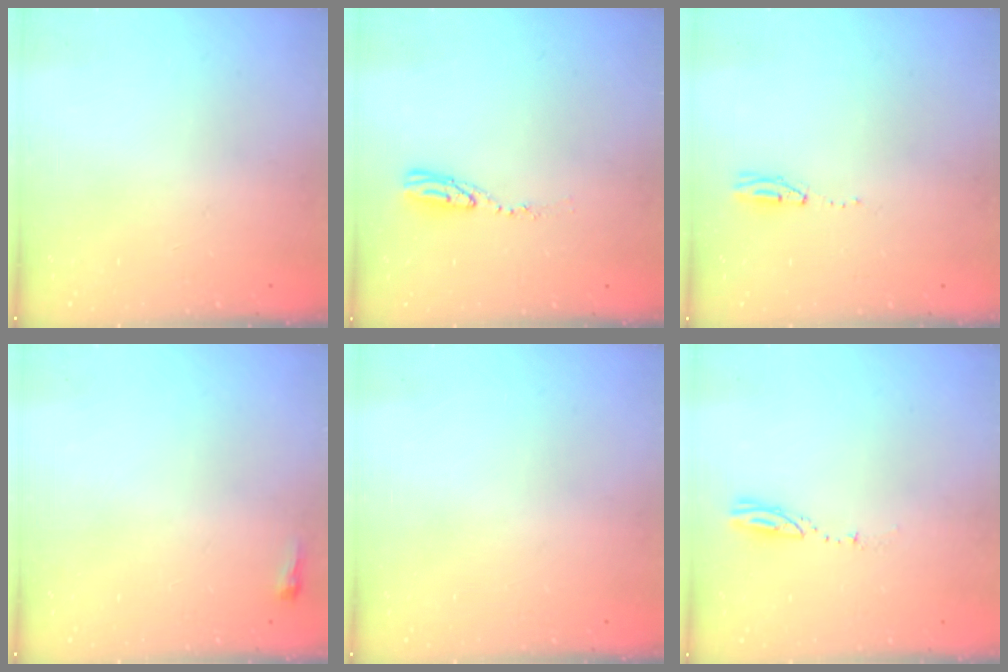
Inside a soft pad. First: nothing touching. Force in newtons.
{"total": 5.1, "press": 5.1, "slide": 0.3}
{"total": 4.2, "press": 2.6, "slide": 3.3}
{"total": 2.4, "press": 2.4, "slide": 0.6}
{"total": 0.0}
{"total": 3.1, "press": 3.1, "slide": 0.3}